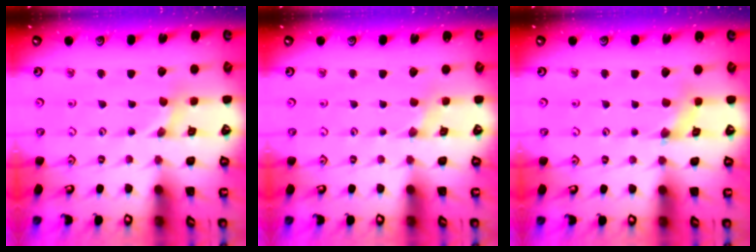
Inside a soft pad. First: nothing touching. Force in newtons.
{"total": 0.7, "press": 0.7, "slide": 0.2}
{"total": 1.6, "press": 1.6, "slide": 0.2}